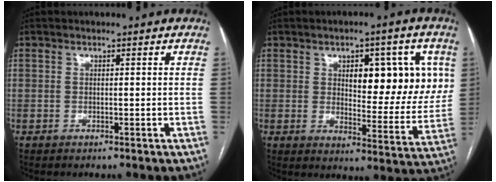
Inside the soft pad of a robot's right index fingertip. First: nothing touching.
{"total": 13.5, "force": [4.0, 5.2, 11.7], "torque": [-0.139, 0.009, 0.059]}